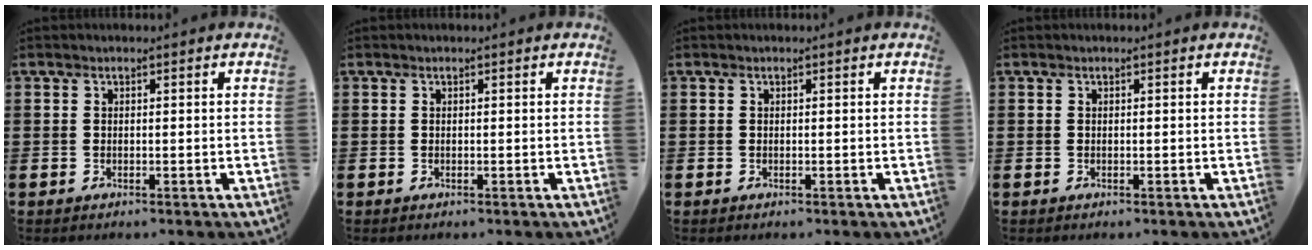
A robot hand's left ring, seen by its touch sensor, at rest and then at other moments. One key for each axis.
{"total": 0.0}
{"total": 0.0}
{"total": 0.0}